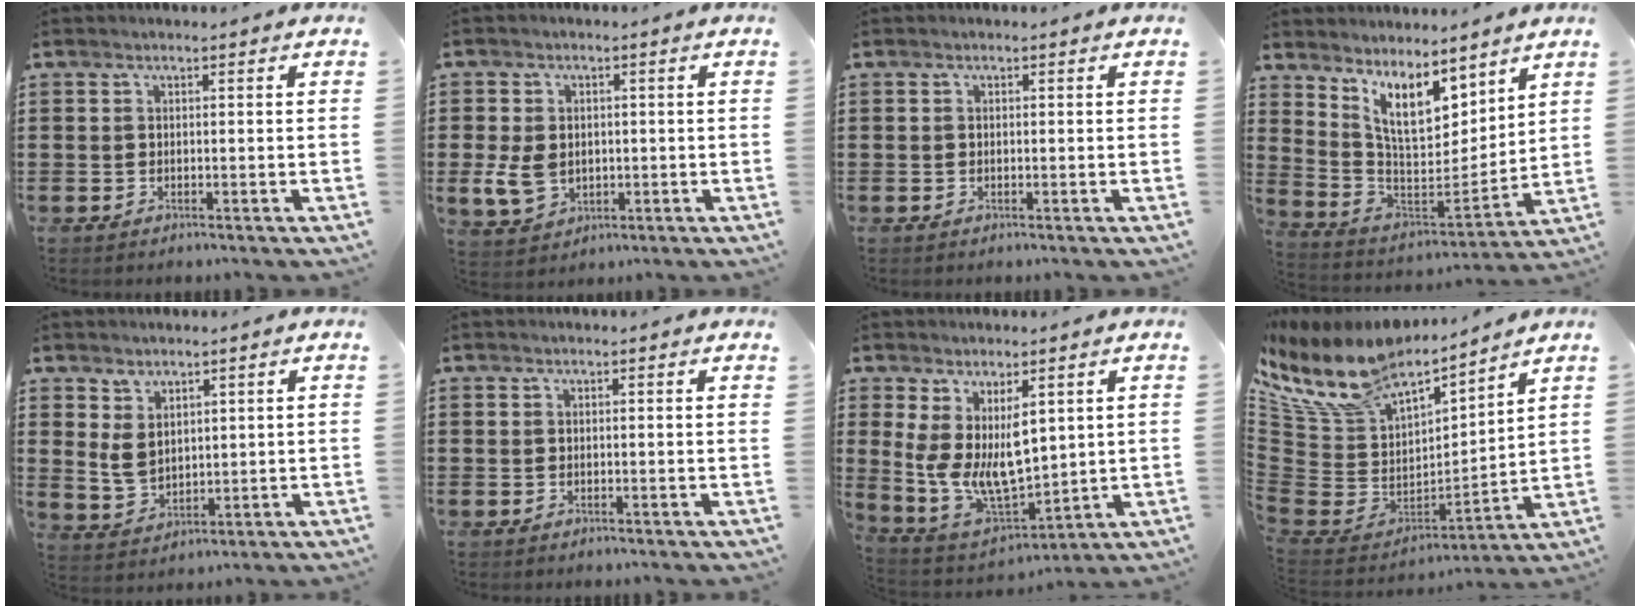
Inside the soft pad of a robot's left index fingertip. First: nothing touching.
{"total": 5.8, "force": [-0.4, 4.6, 3.5], "torque": [-0.091, 0.004, -0.008]}
{"total": 0.0}
{"total": 10.0, "force": [7.0, 3.8, 6.0], "torque": [-0.142, -0.032, 0.131]}
{"total": 4.5, "force": [2.0, 3.4, 2.3], "torque": [-0.056, 0.007, 0.039]}
{"total": 0.0}
{"total": 9.8, "force": [2.7, 5.2, 7.8], "torque": [-0.169, -0.023, 0.053]}
{"total": 11.5, "force": [8.4, 5.2, 5.8], "torque": [-0.165, -0.062, 0.147]}